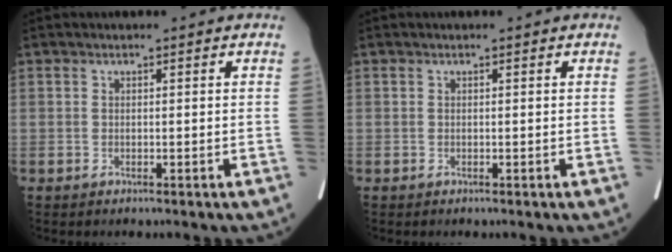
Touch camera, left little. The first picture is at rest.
{"total": 0.0}